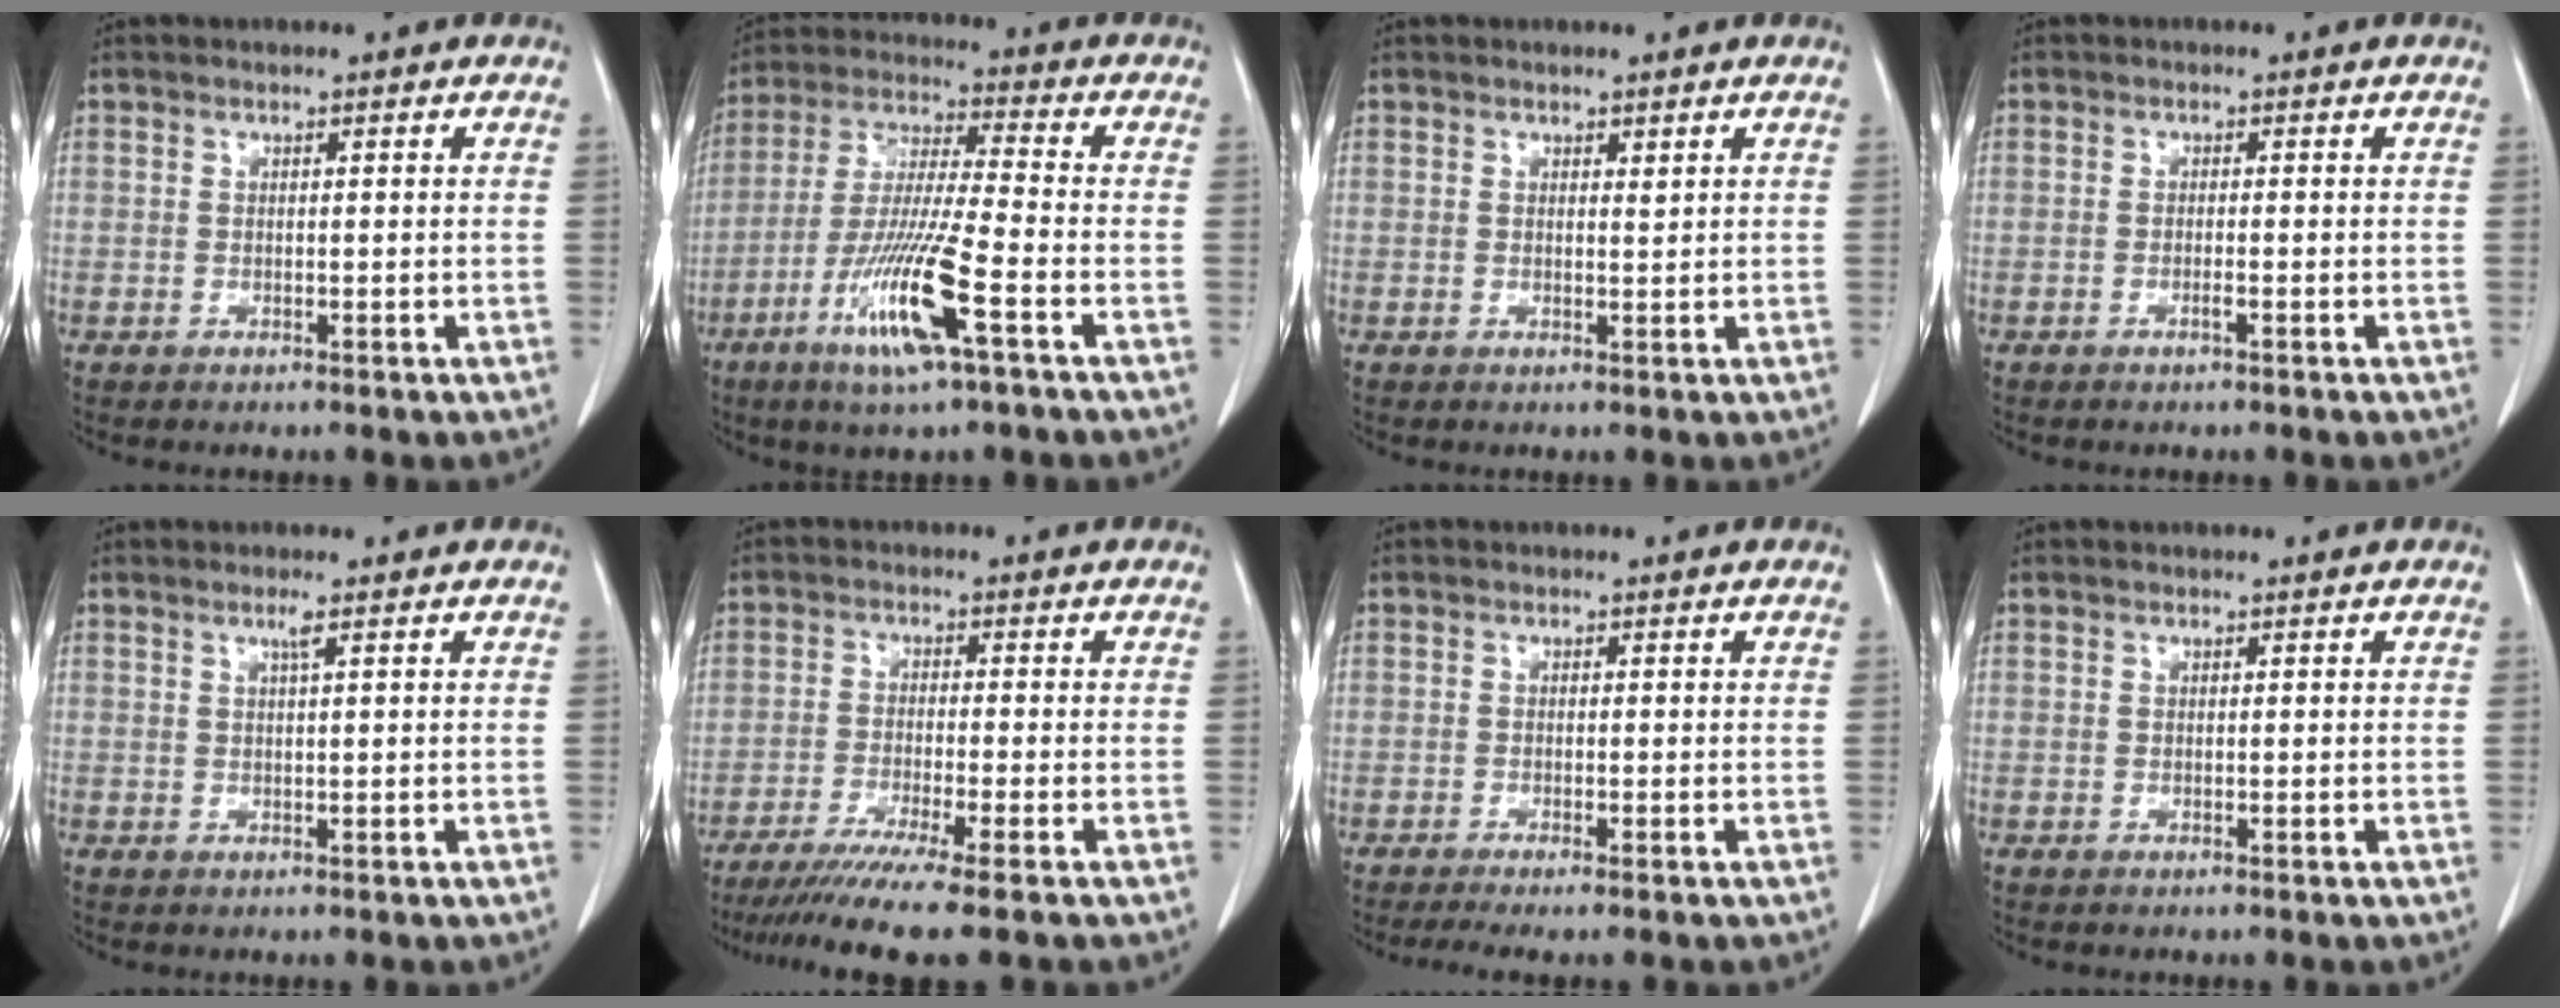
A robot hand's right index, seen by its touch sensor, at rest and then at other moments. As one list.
[{"total": 13.3, "force": [-5.9, 0.2, 12.0], "torque": [-0.239, -0.021, -0.109]}, {"total": 0.6, "force": [0.5, 0.2, 0.4], "torque": [-0.008, -0.005, 0.007]}, {"total": 0.7, "force": [-0.3, -0.1, 0.6], "torque": [-0.008, 0.002, -0.003]}, {"total": 1.2, "force": [0.6, -0.2, 1.0], "torque": [-0.023, 0.000, 0.014]}, {"total": 10.1, "force": [-8.0, -1.4, 5.9], "torque": [-0.080, -0.032, -0.125]}, {"total": 5.3, "force": [-4.2, -0.1, 3.2], "torque": [-0.049, -0.009, -0.067]}, {"total": 0.0}]